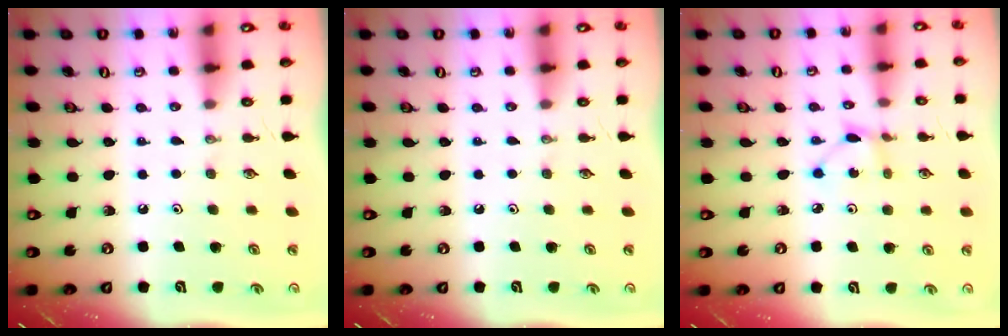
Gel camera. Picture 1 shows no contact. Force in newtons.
{"total": 0.0}
{"total": 2.4, "press": 2.4, "slide": 0.3}